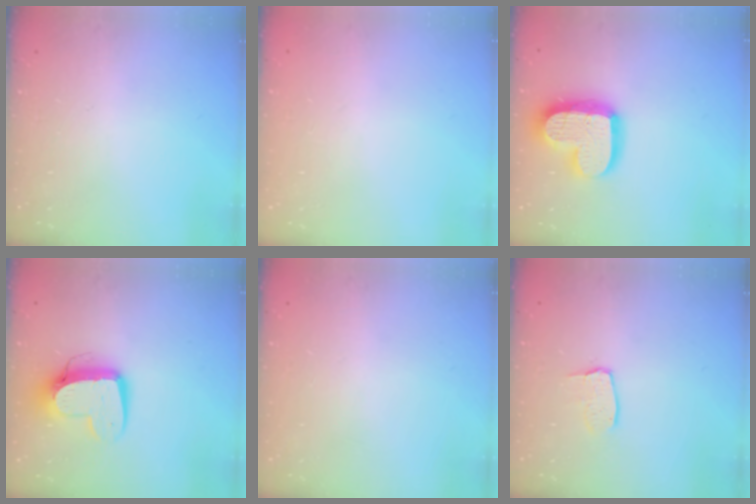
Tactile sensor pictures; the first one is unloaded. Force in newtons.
{"total": 0.0}
{"total": 17.0, "press": 16.9, "slide": 1.4}
{"total": 12.2, "press": 12.1, "slide": 1.3}
{"total": 0.0}
{"total": 3.0, "press": 3.0, "slide": 0.2}